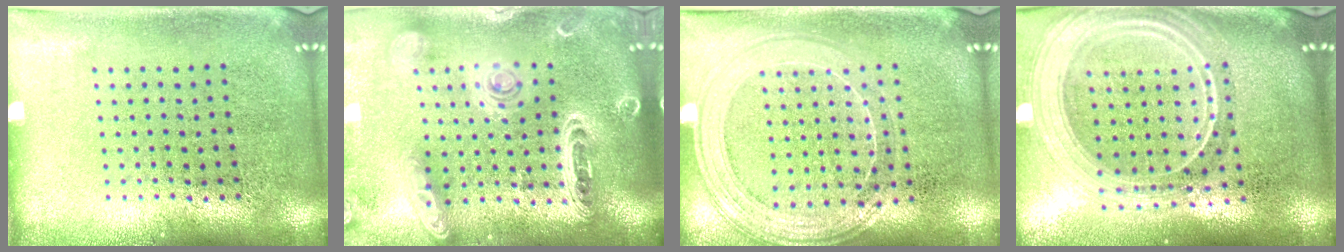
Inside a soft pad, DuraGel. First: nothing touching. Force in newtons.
{"total": 2.2, "press": 2.1, "slide": 0.7}
{"total": 1.5, "press": 1.5, "slide": 0.4}
{"total": 2.6, "press": 2.2, "slide": 1.4}